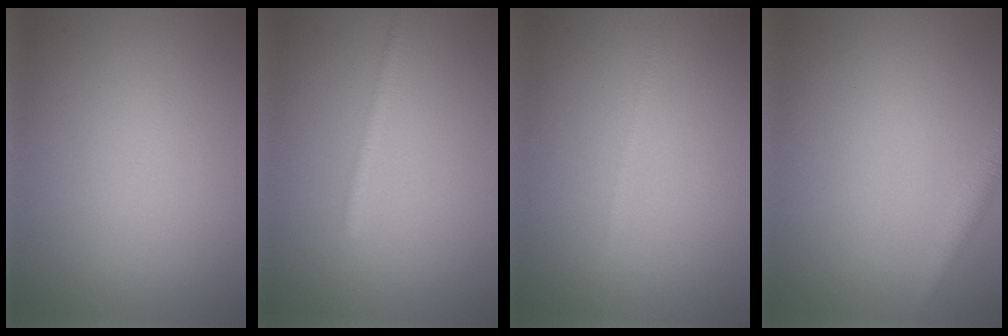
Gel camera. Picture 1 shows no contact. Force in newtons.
{"total": 1.4, "press": 1.4, "slide": 0.0}
{"total": 0.5, "press": 0.5, "slide": 0.1}
{"total": 2.4, "press": 2.4, "slide": 0.1}